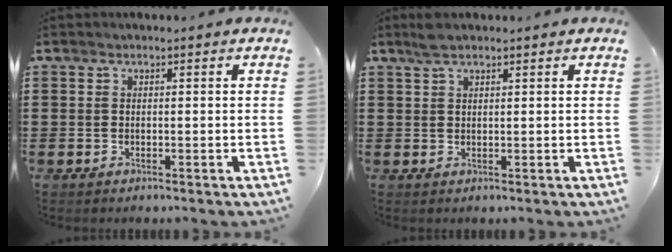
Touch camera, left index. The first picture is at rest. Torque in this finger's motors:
{"motor_torque": [1.21, 0.93, 0.01, 0.04]}